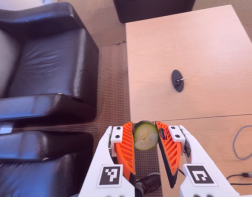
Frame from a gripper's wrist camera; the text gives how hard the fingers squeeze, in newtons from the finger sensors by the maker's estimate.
{"total": 10.0, "left": 10.4, "right": 9.6}